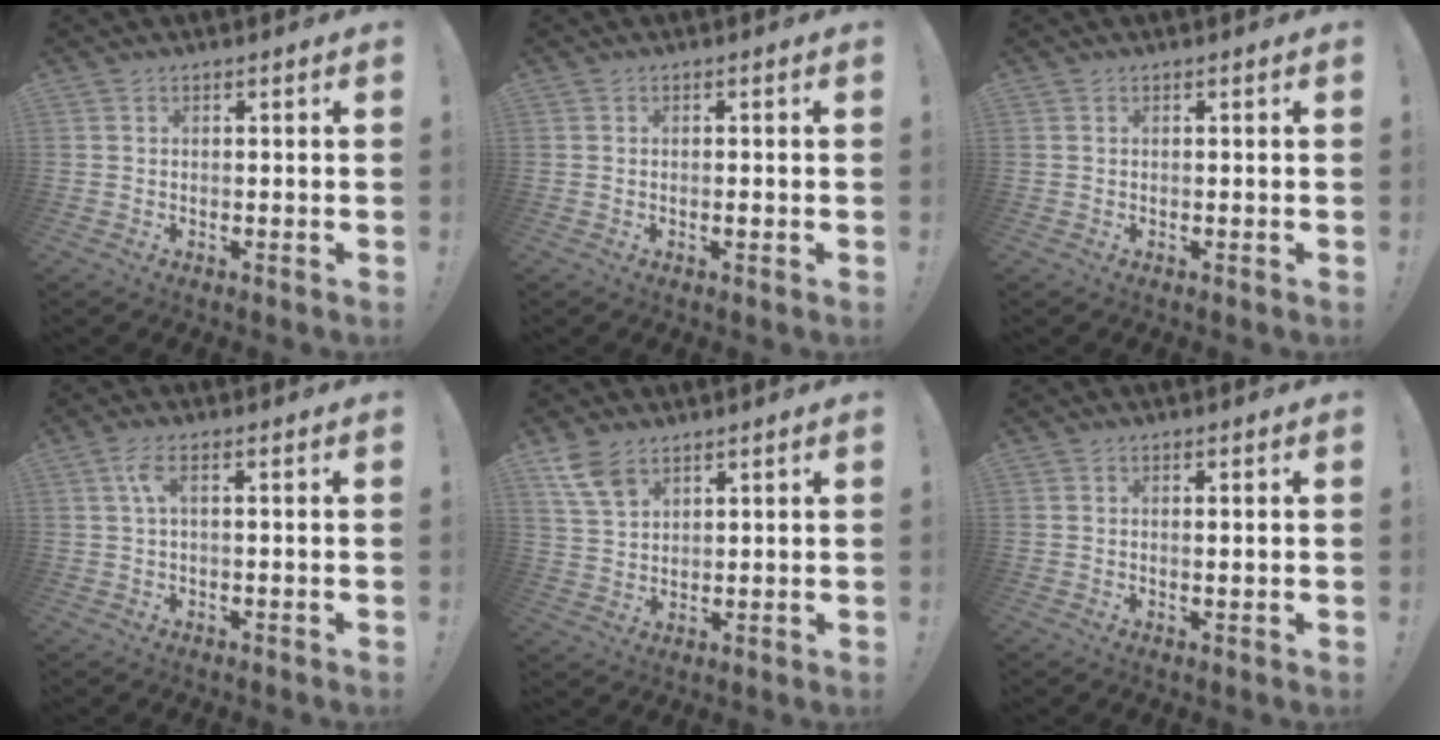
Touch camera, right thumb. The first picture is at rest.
{"total": 0.7, "force": [-0.4, 0.2, 0.6], "torque": [-0.004, -0.002, -0.008]}
{"total": 0.0}
{"total": 4.1, "force": [0.9, 0.9, 3.9], "torque": [-0.077, 0.001, 0.015]}
{"total": 7.8, "force": [5.2, 4.2, 4.1], "torque": [-0.068, -0.024, 0.103]}
{"total": 1.0, "force": [0.6, -0.1, 0.8], "torque": [-0.001, -0.007, 0.008]}